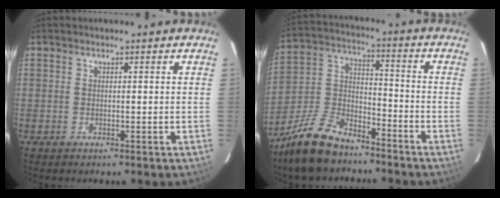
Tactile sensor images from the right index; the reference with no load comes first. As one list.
[{"total": 15.6, "force": [-11.1, 7.2, 8.2], "torque": [-0.189, 0.007, -0.204]}]